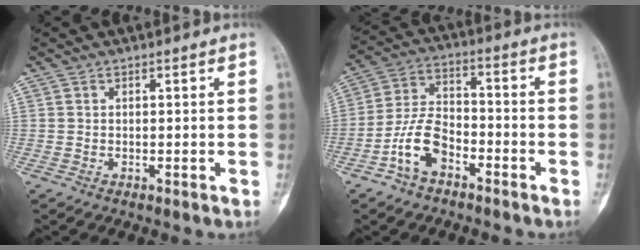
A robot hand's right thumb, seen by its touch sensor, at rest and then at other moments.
{"total": 9.4, "force": [-4.9, 5.4, 6.0], "torque": [-0.114, 0.042, -0.097]}